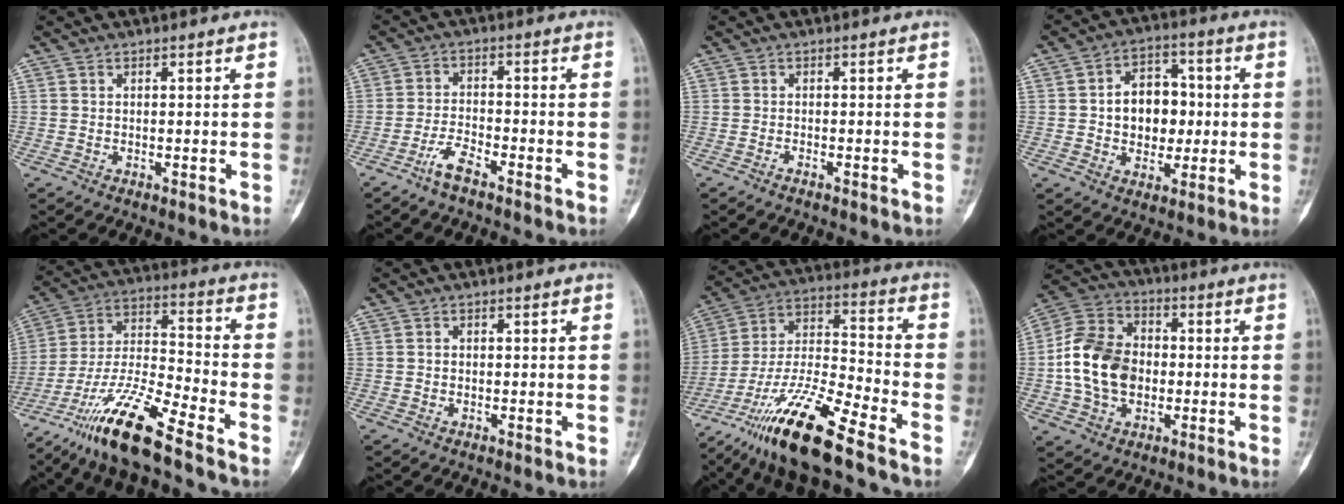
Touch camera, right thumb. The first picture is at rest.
{"total": 4.6, "force": [-3.4, 1.2, 2.9], "torque": [-0.064, 0.022, -0.067]}
{"total": 0.8, "force": [-0.7, 0.1, 0.5], "torque": [-0.014, 0.002, -0.010]}
{"total": 9.9, "force": [0.2, 7.3, 6.7], "torque": [-0.061, 0.014, 0.000]}
{"total": 17.1, "force": [-11.9, 2.2, 12.1], "torque": [-0.240, 0.062, -0.218]}
{"total": 0.6, "force": [-0.1, 0.5, 0.2], "torque": [0.000, 0.000, -0.003]}
{"total": 19.8, "force": [-13.3, 3.2, 14.2], "torque": [-0.294, 0.055, -0.244]}
{"total": 15.4, "force": [-1.4, 11.4, 10.3], "torque": [-0.170, 0.027, -0.029]}